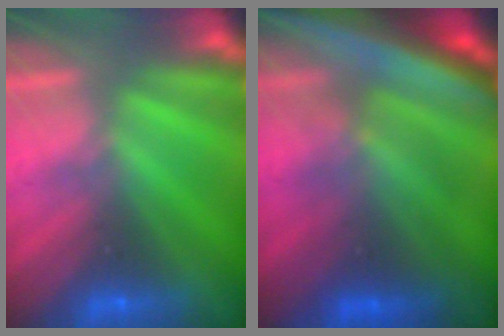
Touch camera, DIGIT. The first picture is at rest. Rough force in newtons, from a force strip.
{"total": 6.9}